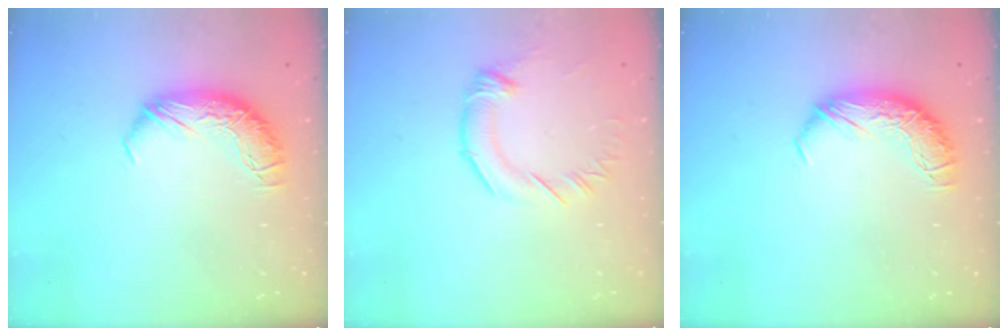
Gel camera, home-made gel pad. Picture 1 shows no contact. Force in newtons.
{"total": 1.9, "press": 1.8, "slide": 0.7}
{"total": 0.0}